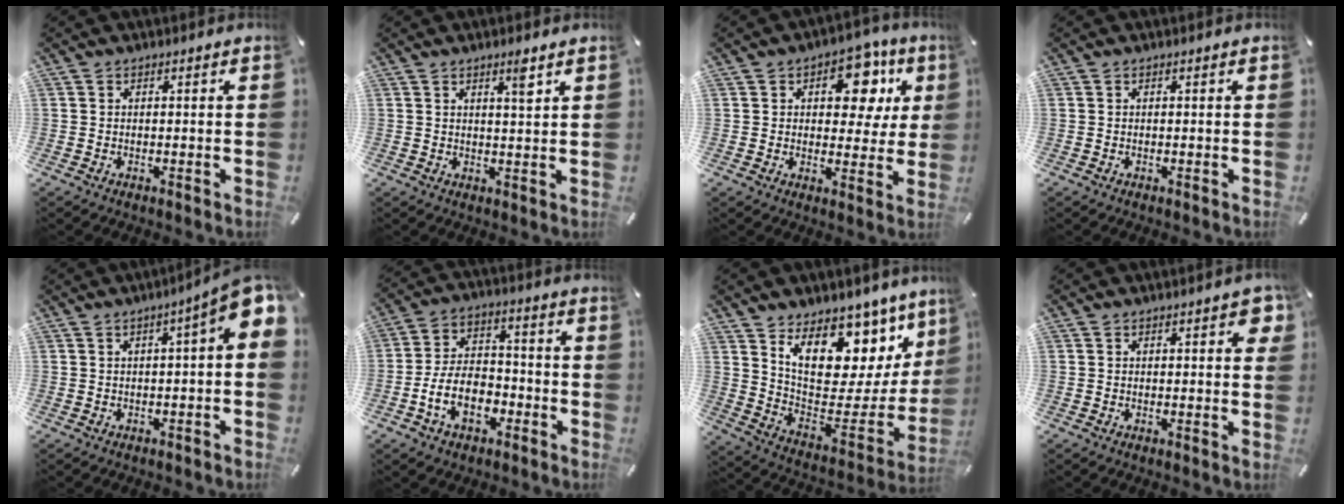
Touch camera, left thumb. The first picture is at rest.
{"total": 3.6, "force": [2.2, 0.3, 2.9], "torque": [-0.045, -0.007, 0.033]}
{"total": 12.8, "force": [5.2, 8.1, 8.5], "torque": [-0.101, -0.020, 0.085]}
{"total": 0.0}
{"total": 8.5, "force": [2.4, 1.8, 8.0], "torque": [-0.112, -0.025, 0.040]}
{"total": 11.9, "force": [-5.0, 7.8, 7.5], "torque": [-0.162, 0.021, -0.092]}
{"total": 16.4, "force": [10.8, 9.7, 7.5], "torque": [-0.098, -0.103, 0.186]}
{"total": 3.8, "force": [1.3, 1.6, 3.2], "torque": [-0.040, -0.001, 0.017]}